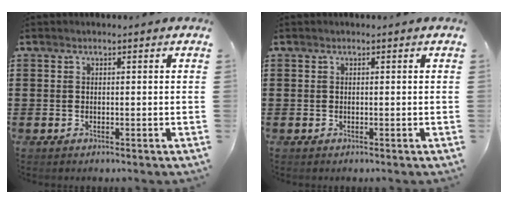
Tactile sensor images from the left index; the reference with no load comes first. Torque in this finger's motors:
{"motor_torque": [0.00, 0.00, 0.00, 0.00]}